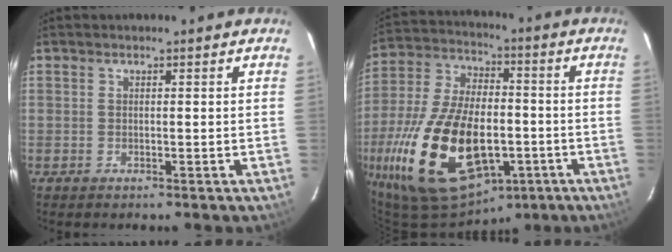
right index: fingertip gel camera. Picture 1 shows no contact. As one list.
[{"total": 24.5, "force": [-9.5, 12.7, 18.7], "torque": [-0.391, -0.022, -0.149]}]